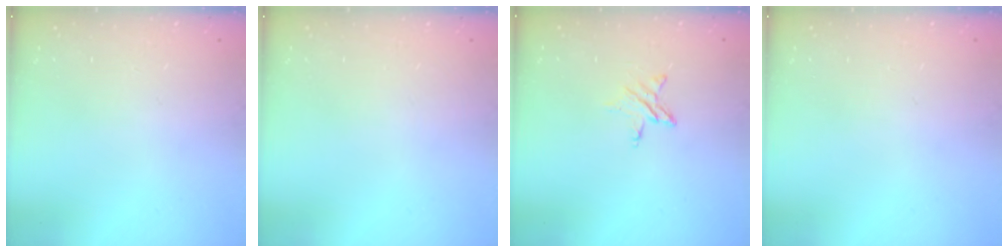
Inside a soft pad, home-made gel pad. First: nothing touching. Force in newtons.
{"total": 0.0}
{"total": 4.5, "press": 4.5, "slide": 0.5}
{"total": 0.0}